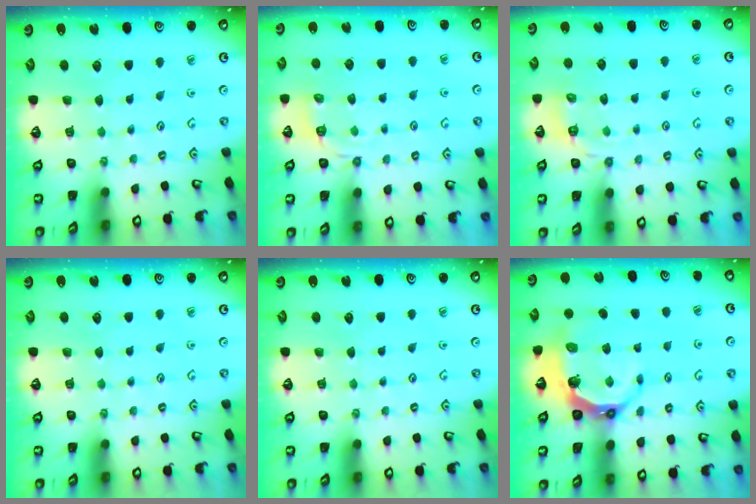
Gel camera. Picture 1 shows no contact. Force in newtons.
{"total": 3.8, "press": 3.3, "slide": 2.0}
{"total": 5.1, "press": 4.8, "slide": 1.9}
{"total": 0.0}
{"total": 0.0}
{"total": 6.4, "press": 5.0, "slide": 4.0}